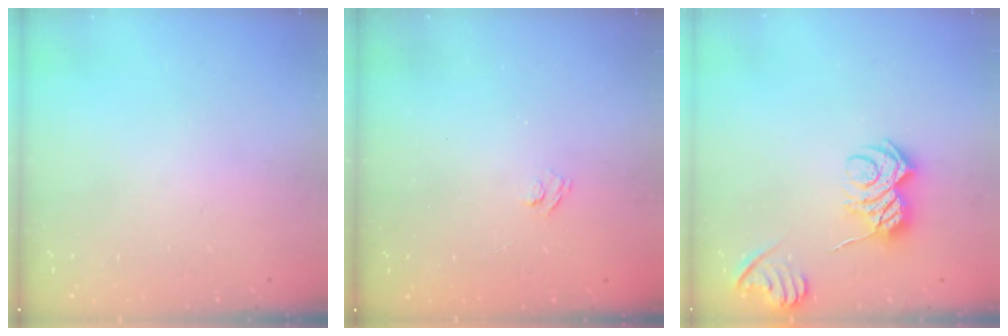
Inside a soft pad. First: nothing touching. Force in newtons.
{"total": 2.7, "press": 2.5, "slide": 0.9}
{"total": 8.0, "press": 8.0, "slide": 0.7}